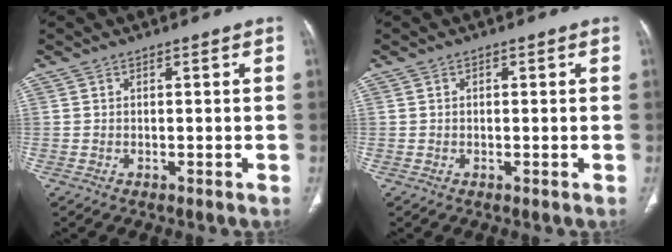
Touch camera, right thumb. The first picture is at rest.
{"total": 0.6, "force": [0.2, 0.4, 0.4], "torque": [-0.007, 0.003, 0.002]}